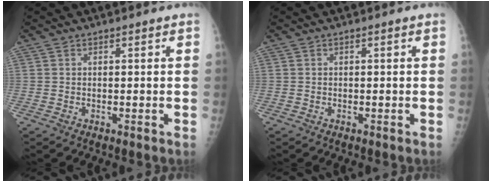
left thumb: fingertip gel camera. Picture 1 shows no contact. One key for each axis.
{"total": 0.0}